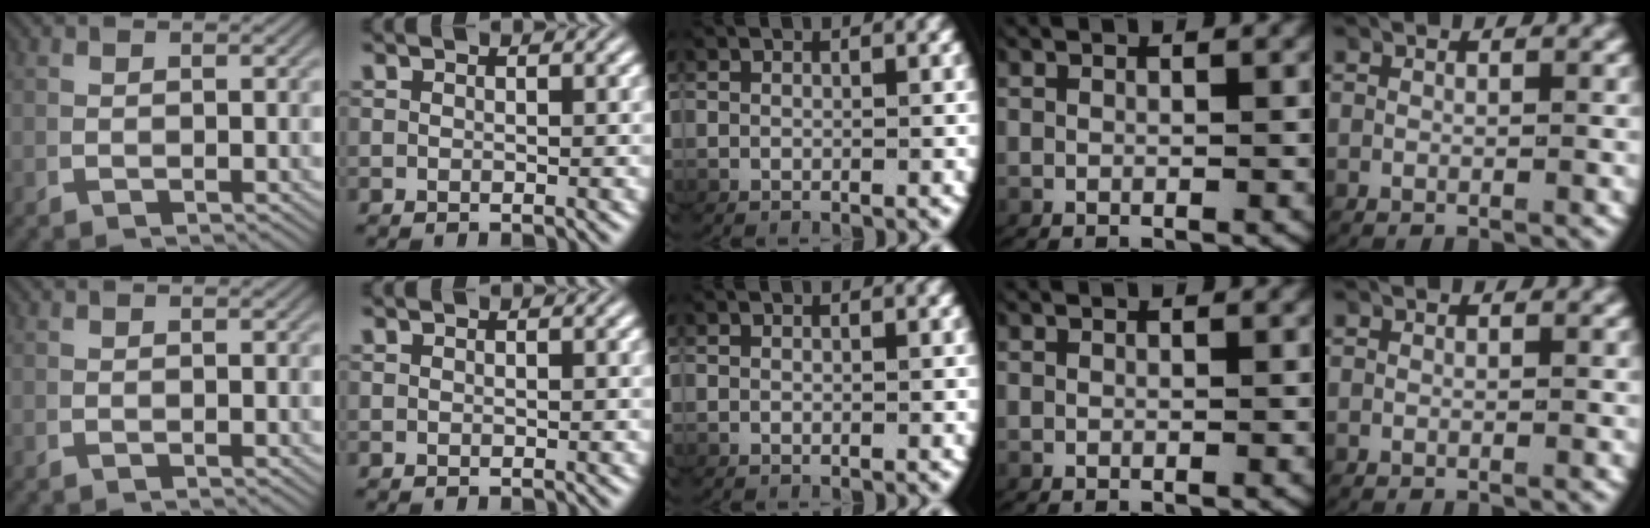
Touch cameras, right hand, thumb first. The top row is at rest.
{}